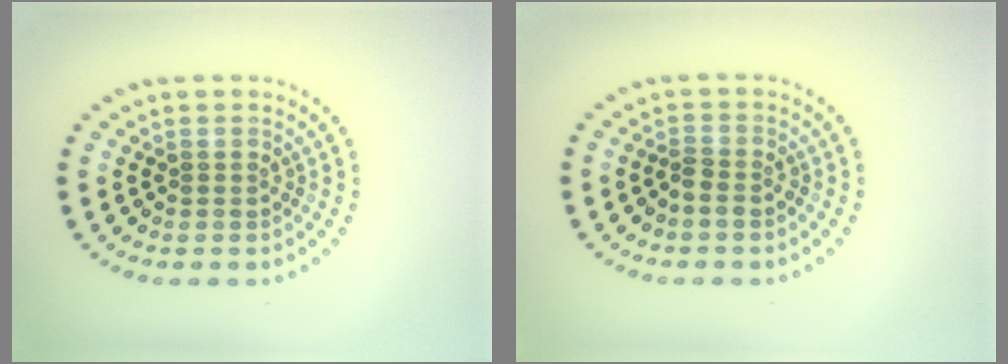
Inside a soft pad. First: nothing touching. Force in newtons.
{"total": 1.1, "press": 1.0, "slide": 0.4}